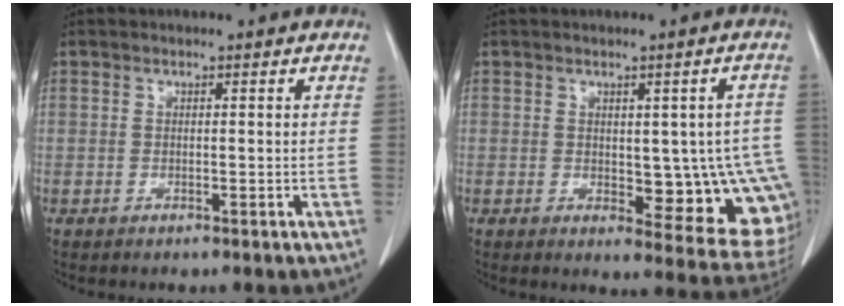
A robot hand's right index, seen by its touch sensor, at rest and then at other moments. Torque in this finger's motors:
{"motor_torque": [0.45, 0.19, 0.15, 0.05]}